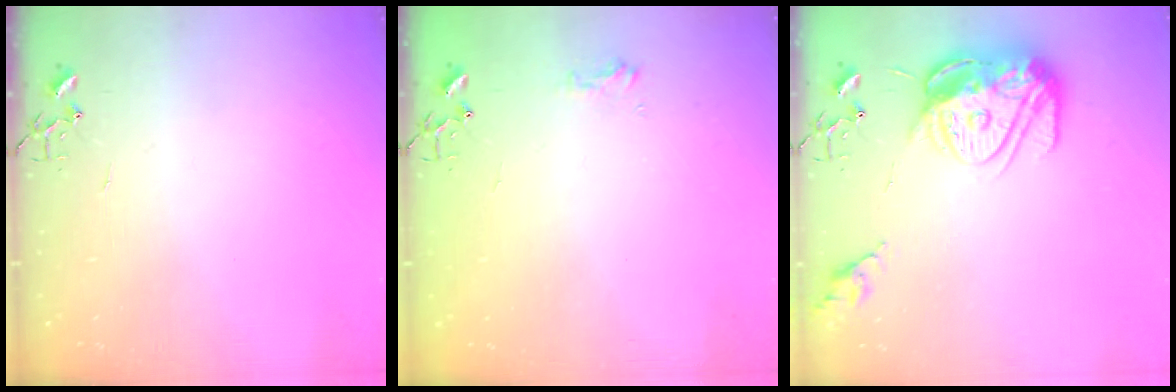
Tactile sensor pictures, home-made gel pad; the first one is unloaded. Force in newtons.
{"total": 7.8, "press": 7.8, "slide": 0.6}
{"total": 15.5, "press": 15.5, "slide": 0.9}